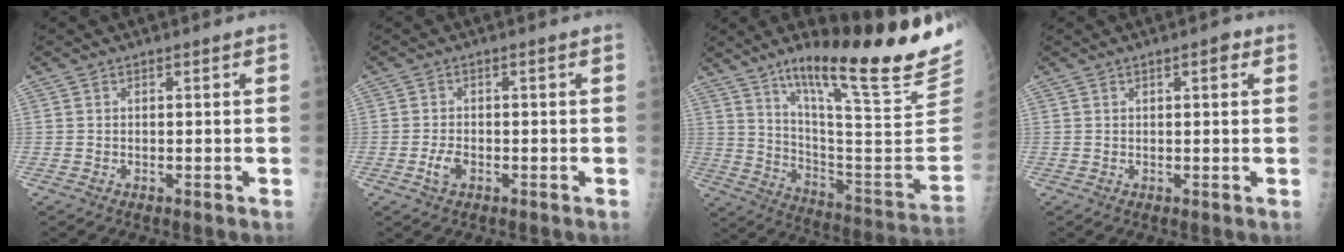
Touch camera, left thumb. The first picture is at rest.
{"total": 2.6, "force": [-1.0, 1.4, 1.9], "torque": [-0.041, 0.008, -0.019]}
{"total": 29.0, "force": [19.5, 5.0, 20.8], "torque": [-0.278, -0.090, 0.295]}
{"total": 2.0, "force": [0.9, 0.7, 1.7], "torque": [-0.020, 0.000, 0.010]}